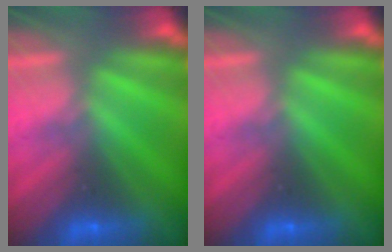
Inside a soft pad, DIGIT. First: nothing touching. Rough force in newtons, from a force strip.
{"total": 0.0}